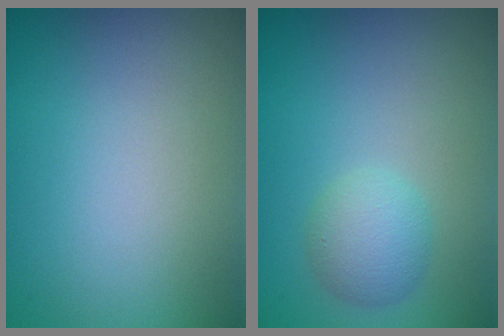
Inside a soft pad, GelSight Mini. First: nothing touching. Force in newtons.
{"total": 2.7, "press": 2.7, "slide": 0.1}